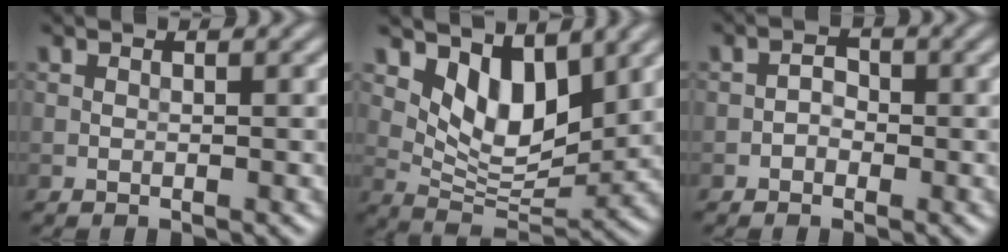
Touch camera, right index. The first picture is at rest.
{"total": 5.8, "force": [2.9, 3.0, 4.0], "torque": [-0.071, -0.020, 0.053]}
{"total": 1.3, "force": [-0.6, 1.0, 0.6], "torque": [-0.006, 0.004, -0.014]}